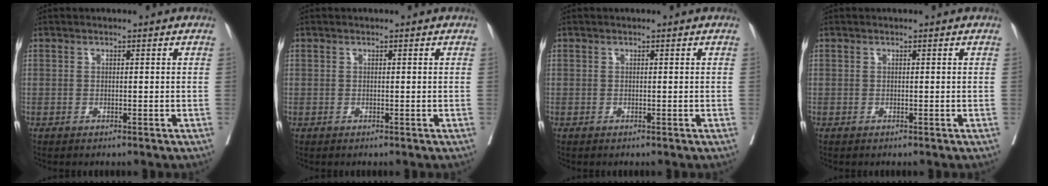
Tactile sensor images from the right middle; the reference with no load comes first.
{"total": 0.0}
{"total": 0.0}
{"total": 0.0}